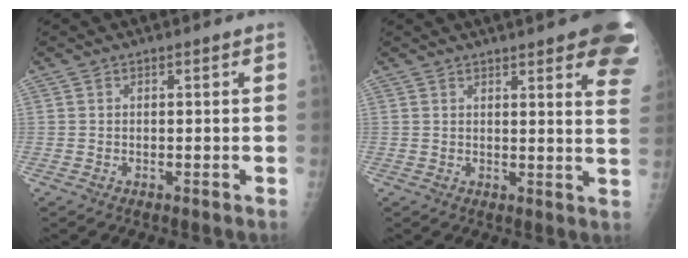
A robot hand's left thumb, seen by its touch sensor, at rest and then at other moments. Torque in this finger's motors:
{"motor_torque": [1.29, 0.97, 1.00, -0.70, 0.05]}